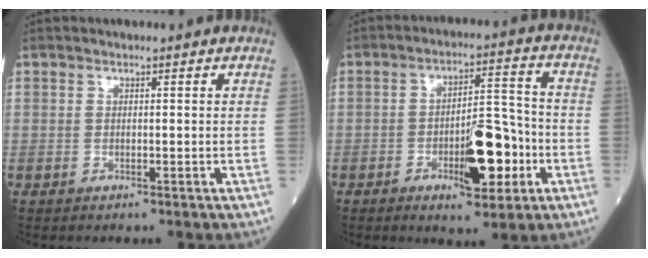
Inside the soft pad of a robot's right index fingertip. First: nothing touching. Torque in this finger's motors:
{"motor_torque": [0.20, -0.22, 0.24, 0.09]}